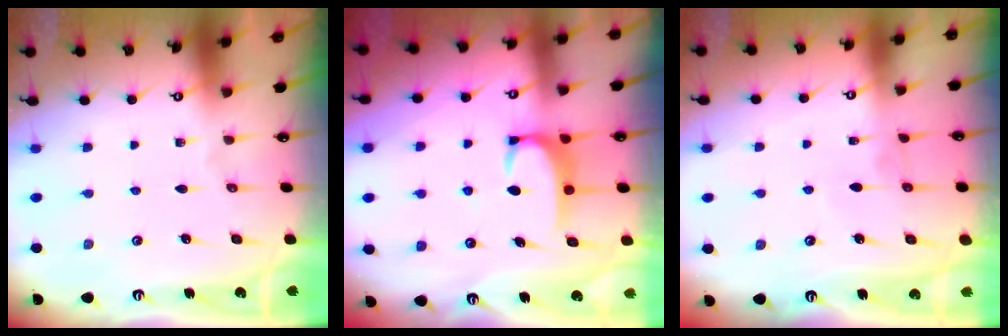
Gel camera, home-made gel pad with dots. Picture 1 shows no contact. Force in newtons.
{"total": 2.9, "press": 2.9, "slide": 0.5}
{"total": 1.8, "press": 1.8, "slide": 0.2}